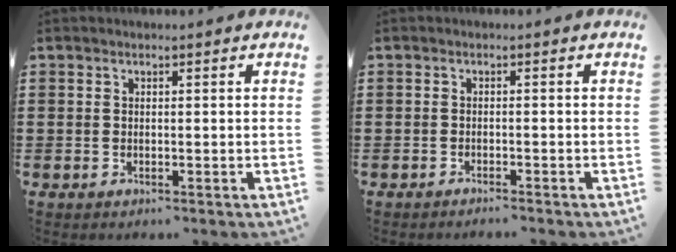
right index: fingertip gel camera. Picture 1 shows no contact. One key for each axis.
{"total": 1.0, "fx": -1.0, "fy": -0.2, "fz": 0.1, "tx": -0.005, "ty": 0.000, "tz": -0.021}